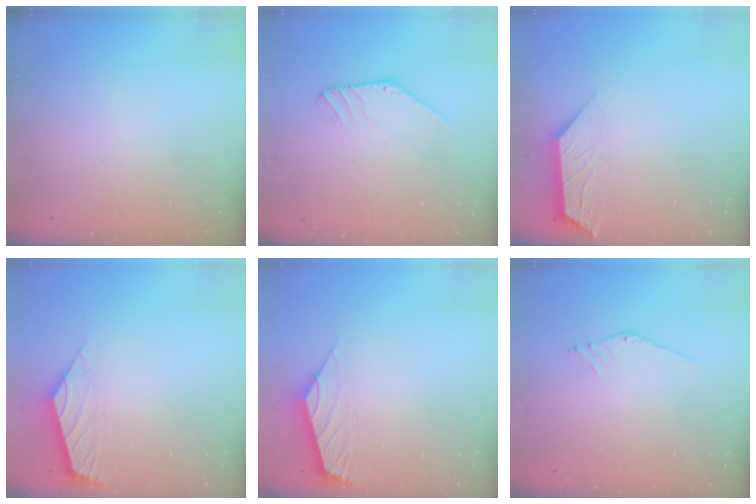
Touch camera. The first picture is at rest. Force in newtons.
{"total": 1.4, "press": 1.4, "slide": 0.0}
{"total": 2.9, "press": 2.9, "slide": 0.5}
{"total": 2.4, "press": 2.3, "slide": 0.5}
{"total": 2.4, "press": 2.3, "slide": 0.5}
{"total": 0.8, "press": 0.7, "slide": 0.1}